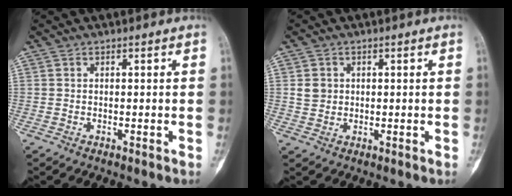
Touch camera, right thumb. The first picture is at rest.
{"total": 2.8, "force": [0.5, 2.5, 1.1], "torque": [-0.008, 0.002, 0.012]}